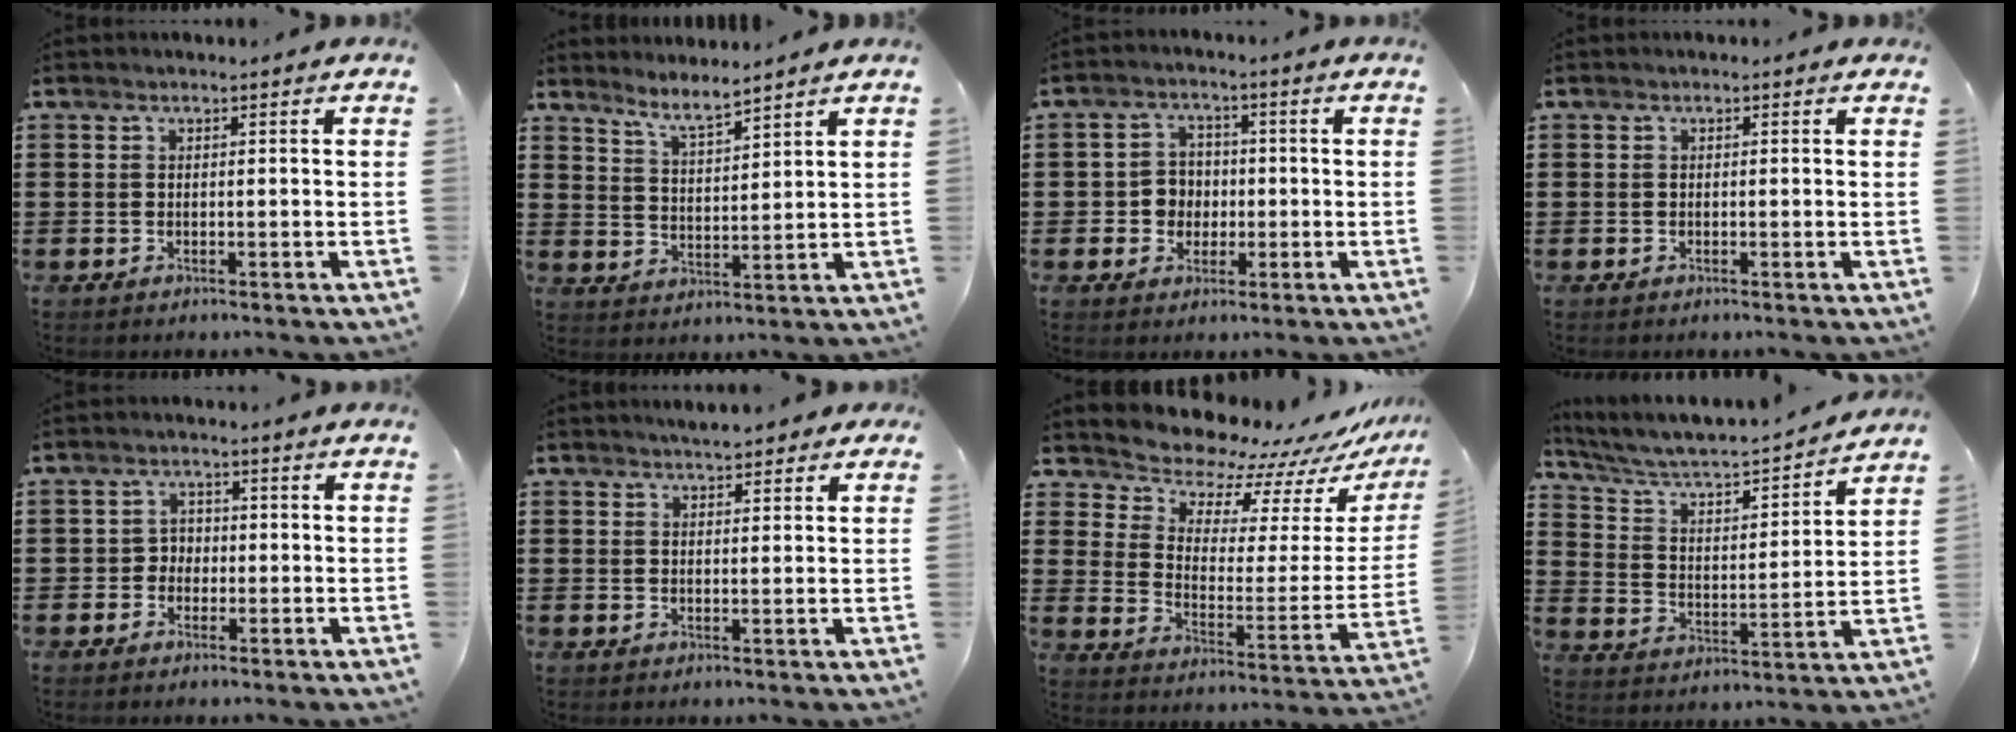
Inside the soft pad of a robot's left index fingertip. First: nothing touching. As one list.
[{"total": 4.9, "force": [4.6, -0.1, 1.8], "torque": [-0.051, -0.020, 0.081]}, {"total": 4.9, "force": [-0.3, 4.6, 1.7], "torque": [-0.041, 0.008, -0.010]}, {"total": 0.0}, {"total": 2.4, "force": [-0.6, 2.2, 0.7], "torque": [-0.024, 0.007, -0.017]}, {"total": 2.6, "force": [2.4, 0.7, 0.9], "torque": [-0.023, 0.004, 0.044]}, {"total": 8.6, "force": [8.3, 2.3, 0.7], "torque": [-0.050, -0.081, 0.143]}, {"total": 4.5, "force": [4.1, 0.7, 1.8], "torque": [-0.057, -0.036, 0.057]}]